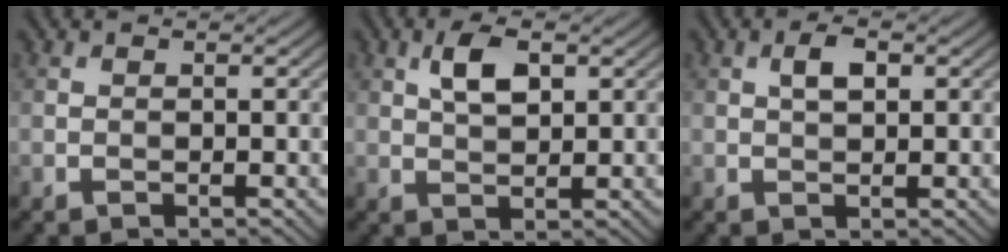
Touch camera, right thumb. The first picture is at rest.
{"total": 4.2, "force": [1.6, 2.0, 3.4], "torque": [-0.073, 0.004, 0.032]}
{"total": 2.6, "force": [0.8, 1.2, 2.1], "torque": [-0.040, 0.003, 0.011]}